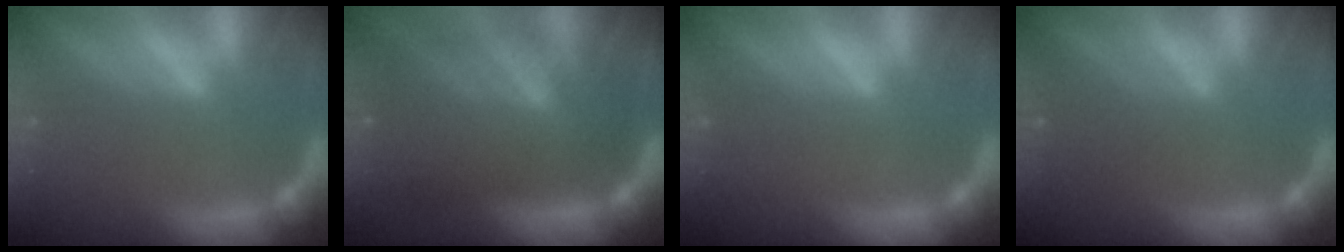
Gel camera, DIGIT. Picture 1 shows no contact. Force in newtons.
{"total": 9.0}
{"total": 0.0}
{"total": 2.5}